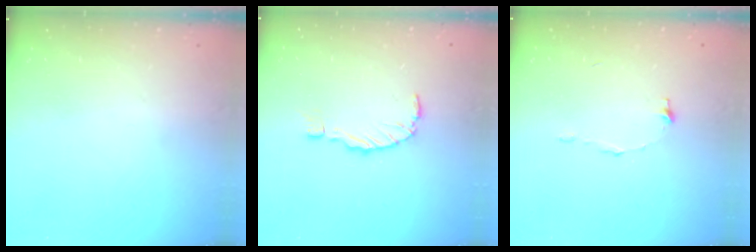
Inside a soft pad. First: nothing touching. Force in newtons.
{"total": 0.0}
{"total": 6.0, "press": 6.0, "slide": 0.5}